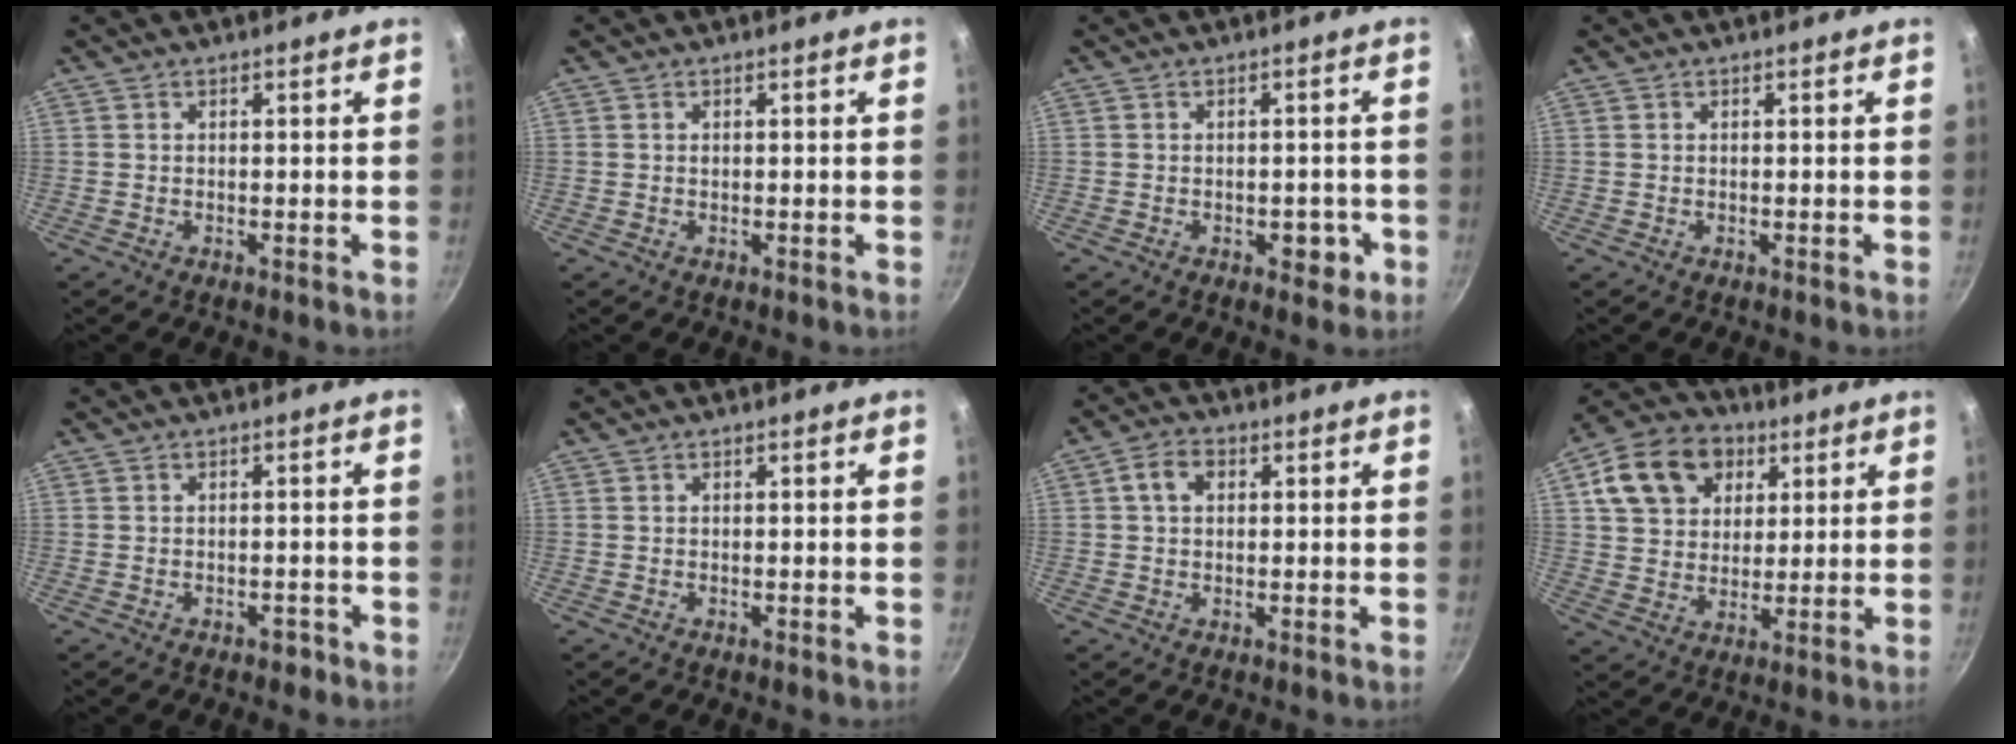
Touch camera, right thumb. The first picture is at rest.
{"total": 0.0}
{"total": 3.9, "force": [-1.4, 2.6, 2.6], "torque": [-0.003, 0.011, -0.014]}
{"total": 0.0}
{"total": 1.5, "force": [-1.0, 0.9, 0.7], "torque": [-0.001, 0.017, -0.004]}
{"total": 0.0}
{"total": 4.4, "force": [1.0, 3.2, 2.9], "torque": [-0.044, 0.008, 0.012]}
{"total": 15.0, "force": [5.9, 11.4, 7.7], "torque": [-0.114, 0.004, 0.094]}